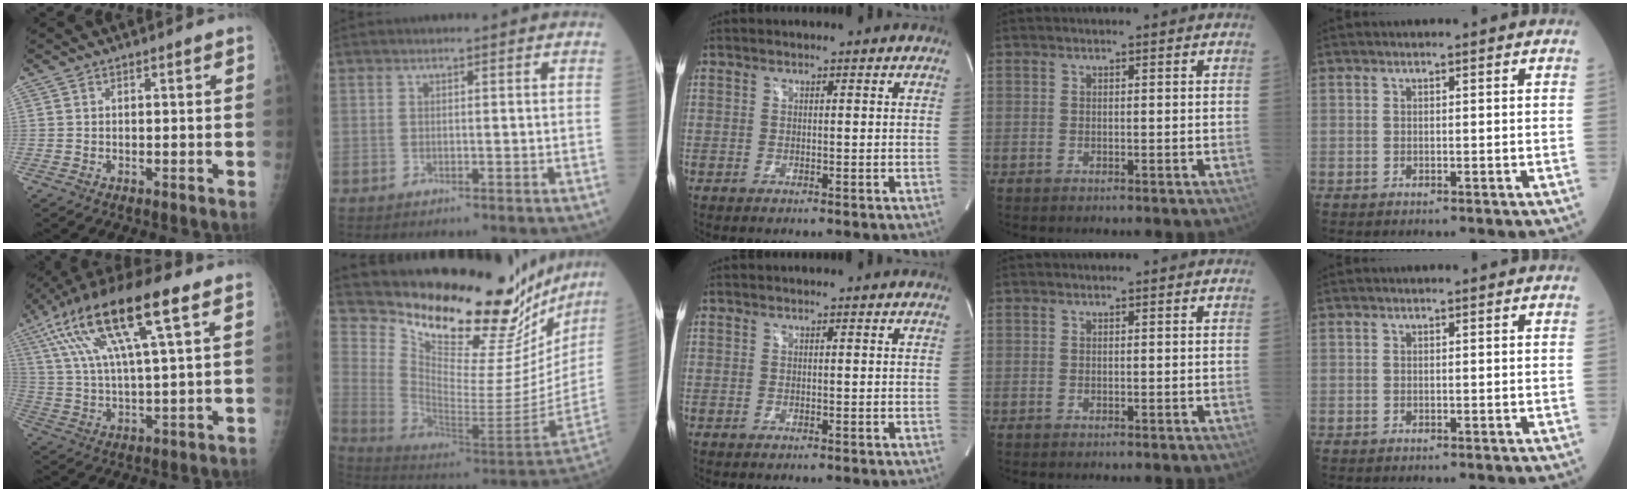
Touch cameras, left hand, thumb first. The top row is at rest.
{"thumb": {"total": 19.6, "force": [9.0, 4.7, 16.7], "torque": [-0.325, 0.005, 0.159]}, "index": {"total": 29.2, "force": [25.5, 6.8, 12.5], "torque": [-0.200, -0.101, 0.348]}}